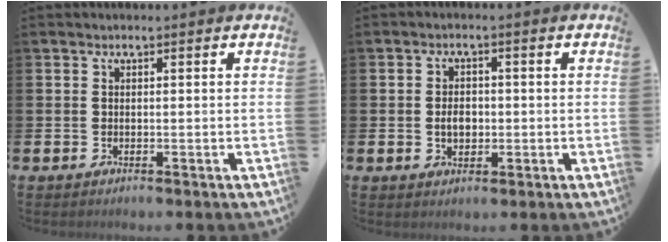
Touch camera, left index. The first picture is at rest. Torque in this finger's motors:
{"motor_torque": [0.18, 0.16, 0.02, 0.06]}